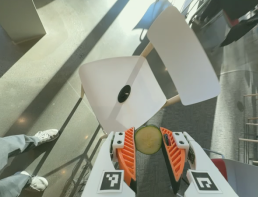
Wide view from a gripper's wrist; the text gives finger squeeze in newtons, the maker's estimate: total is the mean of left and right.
{"total": 9.0, "left": 9.7, "right": 8.4}